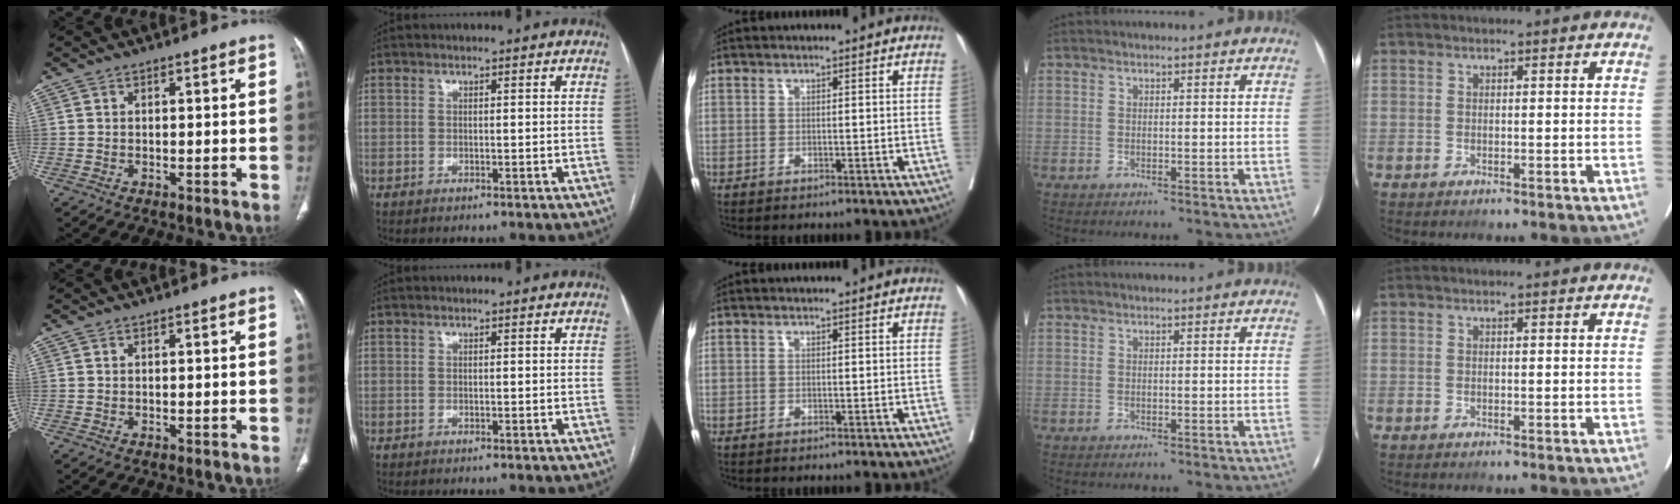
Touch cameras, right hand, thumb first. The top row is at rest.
{}